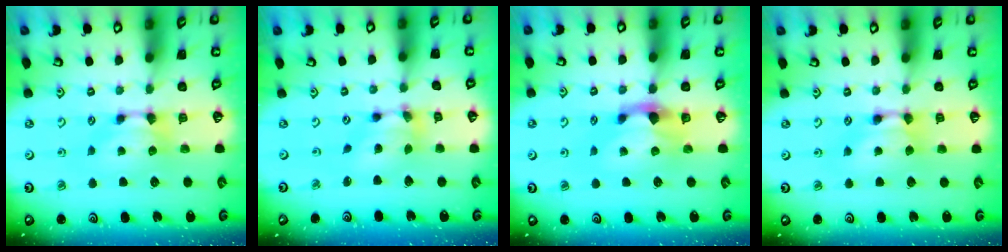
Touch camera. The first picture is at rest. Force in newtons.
{"total": 5.4, "press": 5.1, "slide": 1.7}
{"total": 2.2, "press": 1.7, "slide": 1.4}
{"total": 1.7, "press": 1.7, "slide": 0.1}